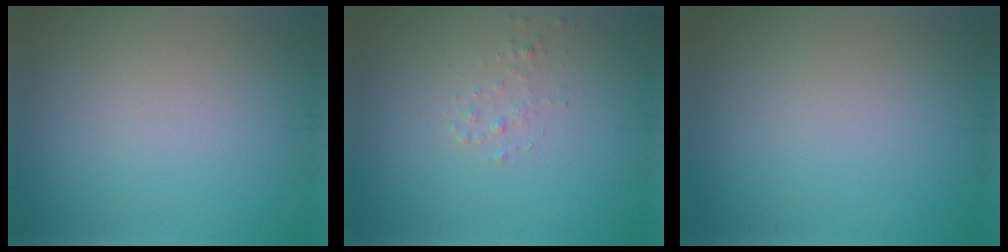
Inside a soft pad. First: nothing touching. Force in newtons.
{"total": 0.8, "press": 0.8, "slide": 0.0}
{"total": 0.0}